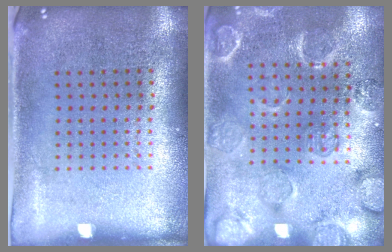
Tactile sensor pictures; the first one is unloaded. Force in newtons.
{"total": 2.4, "press": 2.2, "slide": 0.9}